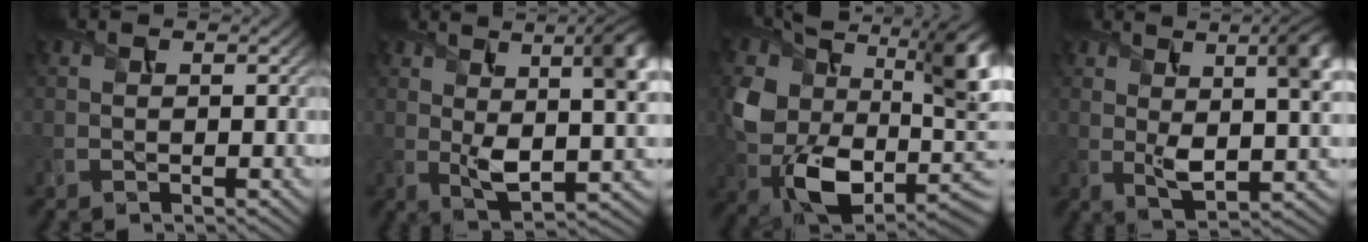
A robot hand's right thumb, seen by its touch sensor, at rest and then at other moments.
{"total": 11.2, "force": [1.9, 5.1, 9.8], "torque": [-0.166, -0.006, 0.034]}
{"total": 15.8, "force": [1.9, 10.1, 12.0], "torque": [-0.235, -0.037, 0.043]}
{"total": 9.9, "force": [1.8, 4.3, 8.7], "torque": [-0.141, -0.004, 0.033]}